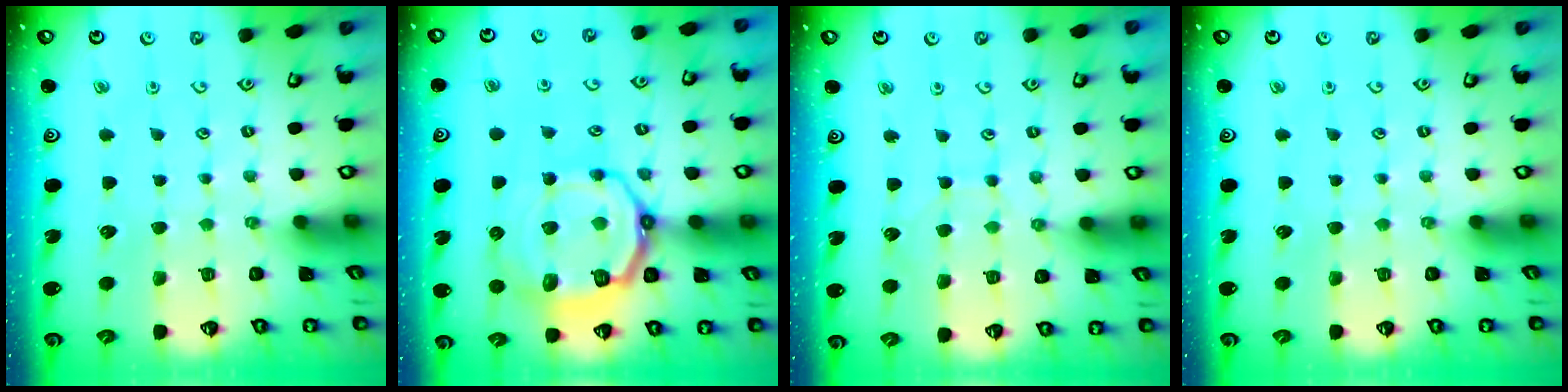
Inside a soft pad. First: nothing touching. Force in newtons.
{"total": 14.4, "press": 14.1, "slide": 3.0}
{"total": 5.4, "press": 5.4, "slide": 0.6}
{"total": 0.0}